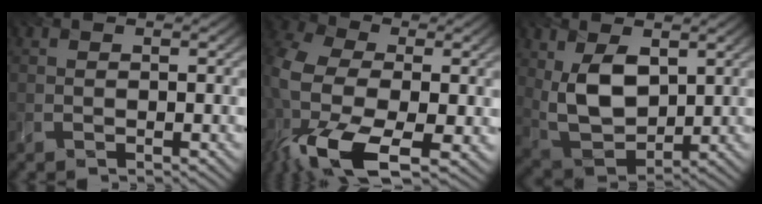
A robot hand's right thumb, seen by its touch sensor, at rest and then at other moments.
{"total": 15.7, "force": [-5.3, 8.3, 12.3], "torque": [-0.287, -0.028, -0.098]}
{"total": 9.1, "force": [2.4, 5.5, 6.8], "torque": [-0.167, -0.009, 0.053]}